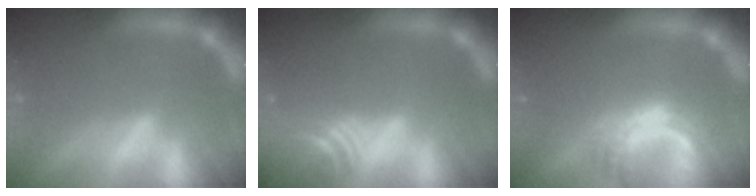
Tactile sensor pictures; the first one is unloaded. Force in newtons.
{"total": 6.0}
{"total": 4.5}